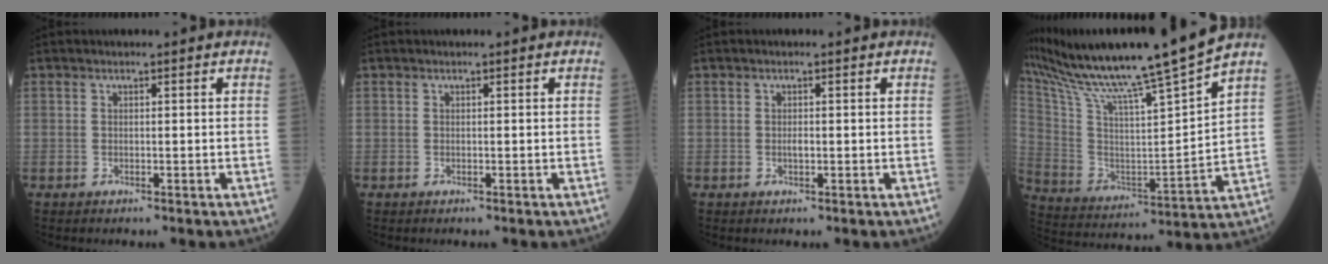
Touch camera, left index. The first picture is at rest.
{"total": 0.0}
{"total": 0.9, "force": [-0.1, 0.3, 0.8], "torque": [-0.017, 0.000, 0.000]}
{"total": 21.4, "force": [18.2, -2.4, 11.0], "torque": [-0.207, -0.041, 0.309]}